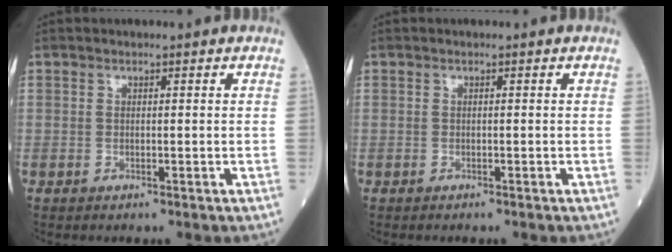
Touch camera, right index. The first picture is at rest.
{"total": 0.0}